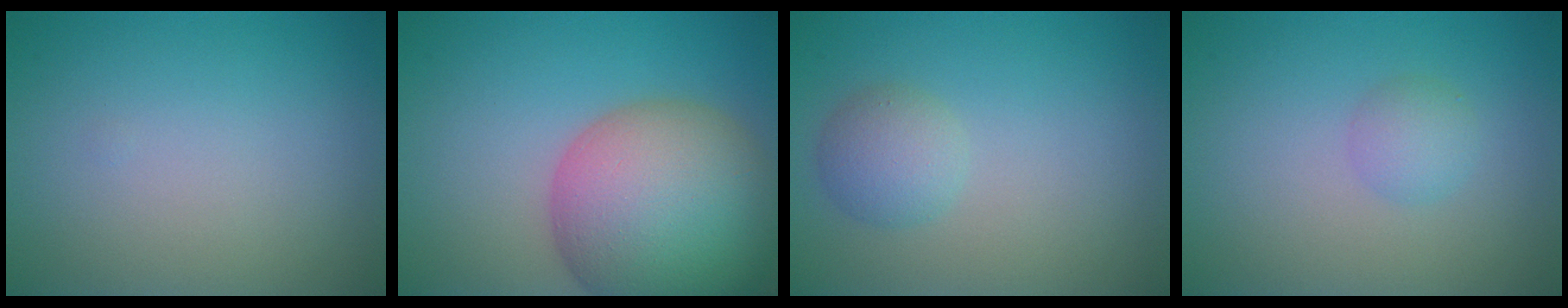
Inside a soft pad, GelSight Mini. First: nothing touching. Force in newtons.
{"total": 13.8, "press": 13.7, "slide": 0.9}
{"total": 2.4, "press": 2.4, "slide": 0.2}
{"total": 1.7, "press": 1.7, "slide": 0.0}